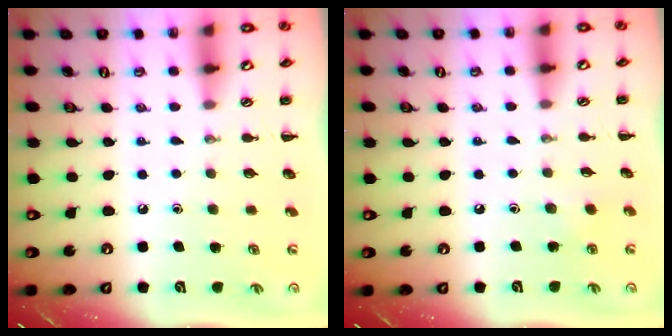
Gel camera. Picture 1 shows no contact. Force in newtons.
{"total": 2.1, "press": 2.0, "slide": 0.7}